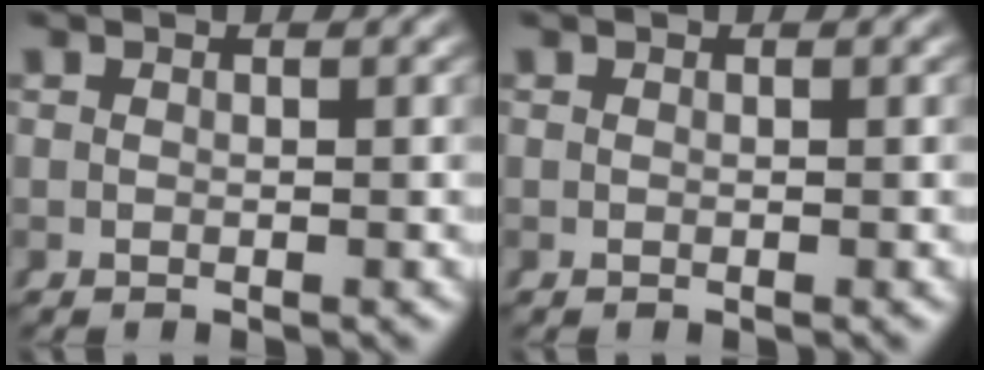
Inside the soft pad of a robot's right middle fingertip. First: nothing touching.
{"total": 0.0}